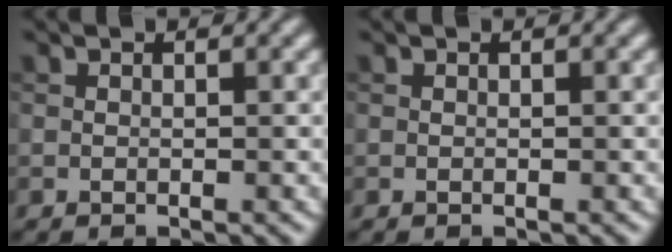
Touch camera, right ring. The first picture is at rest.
{"total": 0.0}